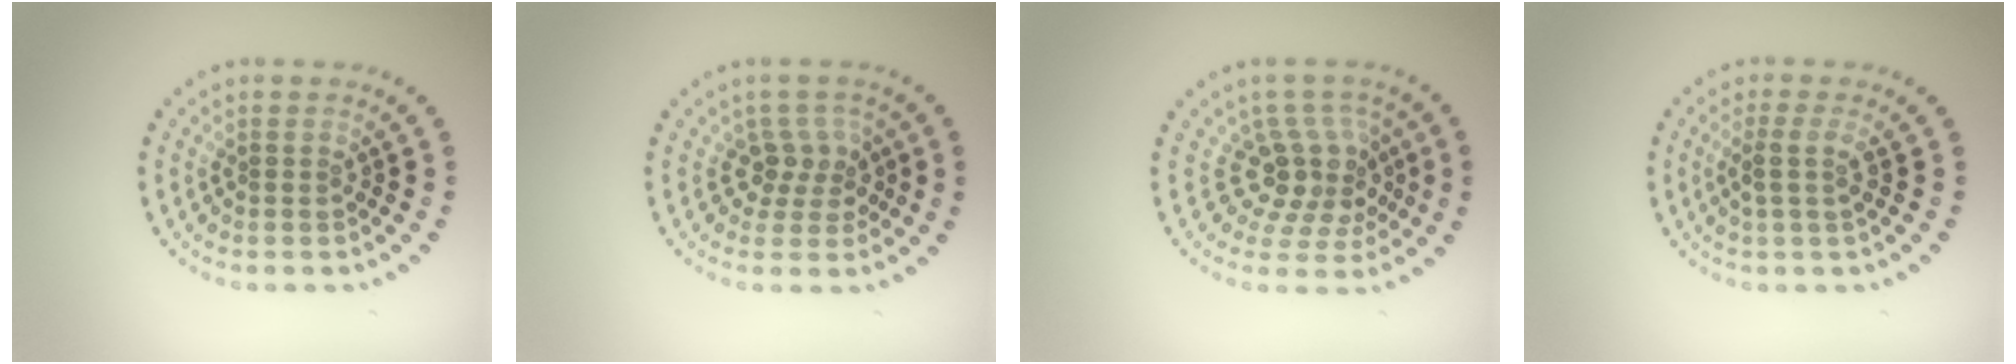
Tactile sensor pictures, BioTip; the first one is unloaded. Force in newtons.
{"total": 2.7, "press": 2.1, "slide": 1.7}
{"total": 4.2, "press": 3.1, "slide": 2.8}
{"total": 1.8, "press": 1.4, "slide": 1.2}